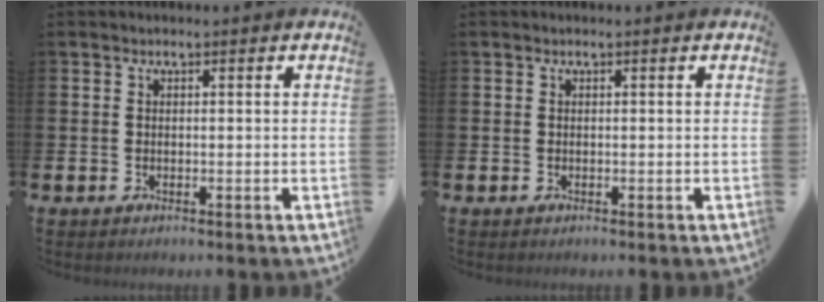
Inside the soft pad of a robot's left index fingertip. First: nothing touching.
{"total": 0.0}